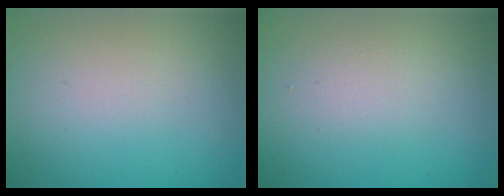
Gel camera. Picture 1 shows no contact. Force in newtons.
{"total": 1.4, "press": 1.4, "slide": 0.1}